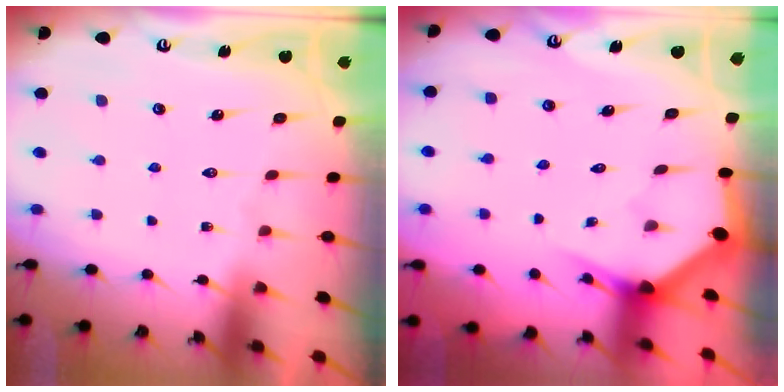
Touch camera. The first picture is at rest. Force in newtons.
{"total": 2.7, "press": 2.7, "slide": 0.0}